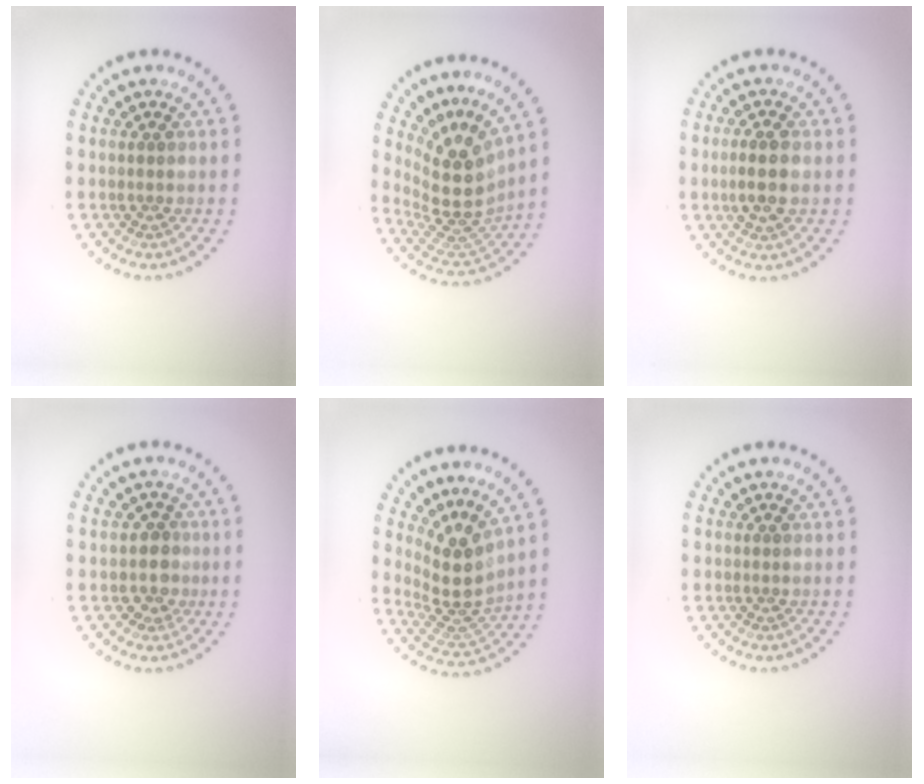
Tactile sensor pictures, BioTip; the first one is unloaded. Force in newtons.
{"total": 5.2, "press": 3.8, "slide": 3.7}
{"total": 3.0, "press": 3.0, "slide": 0.1}
{"total": 1.8, "press": 1.6, "slide": 0.9}
{"total": 4.1, "press": 2.9, "slide": 2.8}
{"total": 0.0}